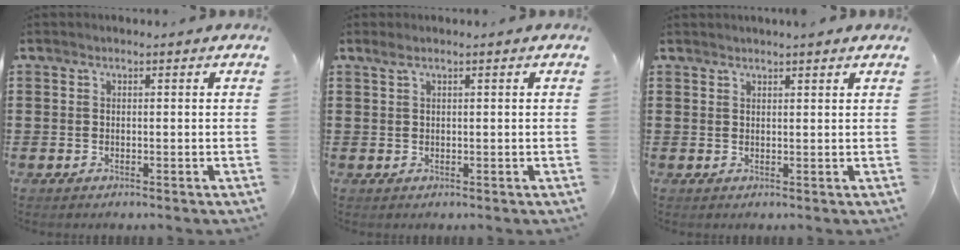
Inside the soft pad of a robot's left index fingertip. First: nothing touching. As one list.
[{"total": 0.9, "force": [0.4, 0.0, 0.8], "torque": [-0.015, -0.002, 0.008]}, {"total": 1.3, "force": [1.2, -0.2, 0.4], "torque": [-0.008, -0.001, 0.023]}]